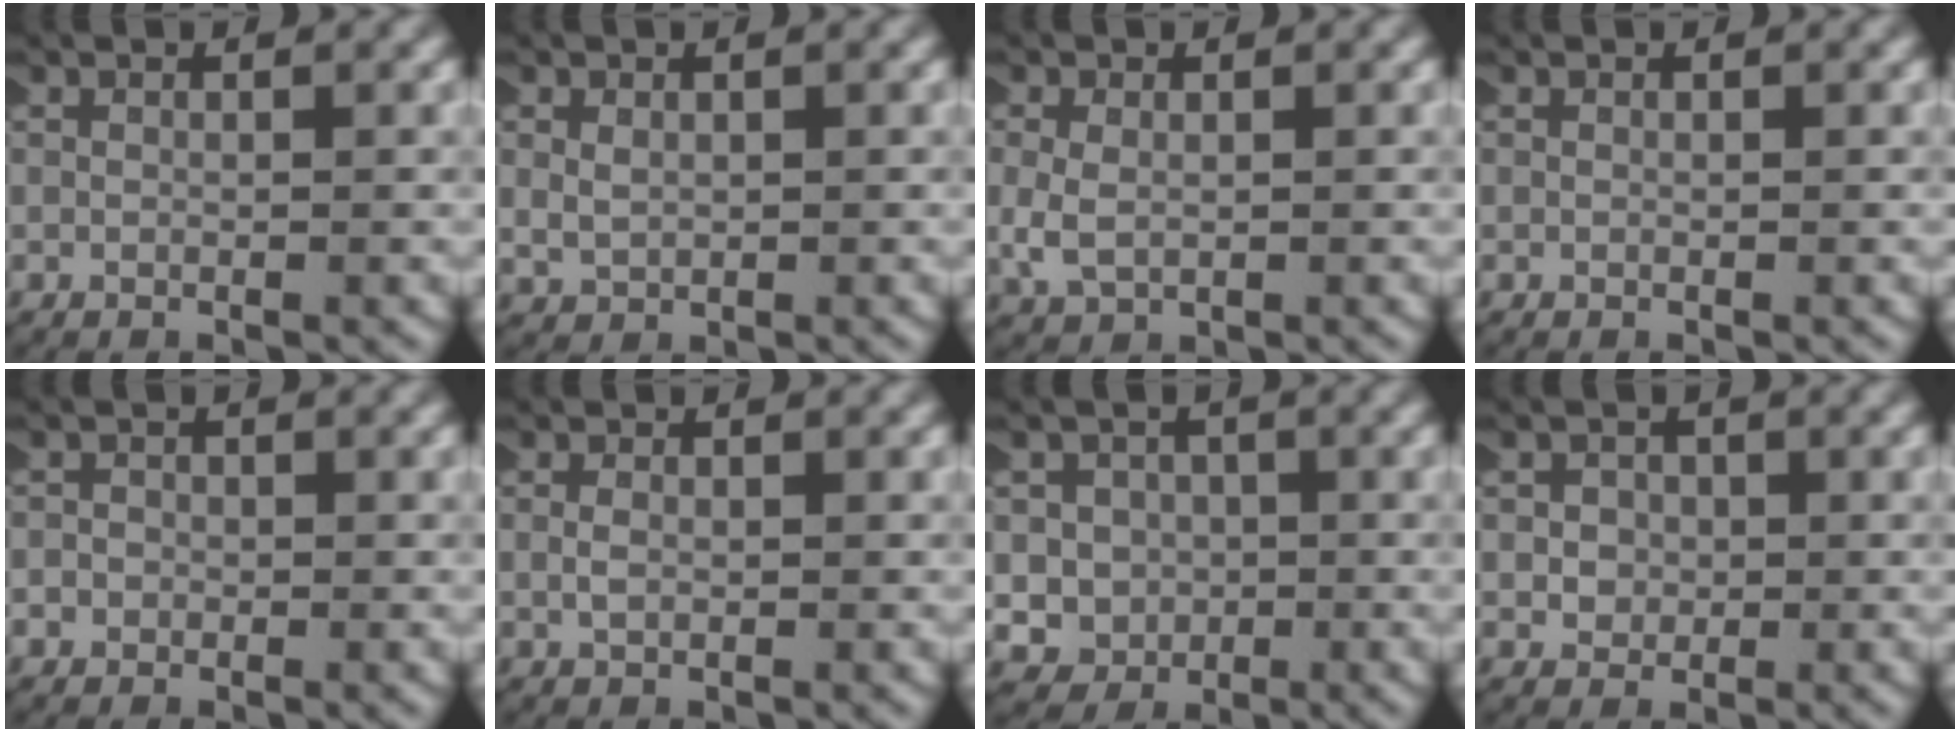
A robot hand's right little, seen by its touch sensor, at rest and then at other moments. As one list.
[{"total": 1.4, "force": [0.5, 1.1, 0.7], "torque": [-0.029, -0.004, 0.016]}, {"total": 2.4, "force": [0.0, 1.8, 1.6], "torque": [-0.058, -0.005, 0.008]}, {"total": 0.0}, {"total": 2.4, "force": [-0.7, 2.3, 0.2], "torque": [-0.011, 0.004, -0.024]}, {"total": 0.8, "force": [0.0, 0.5, 0.6], "torque": [-0.017, 0.002, 0.000]}, {"total": 9.5, "force": [-2.8, 8.9, 1.9], "torque": [-0.068, -0.028, -0.055]}, {"total": 1.9, "force": [-0.4, 1.9, 0.4], "torque": [-0.011, 0.006, -0.010]}]